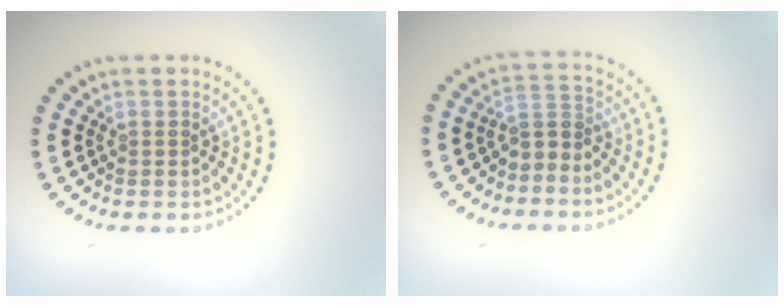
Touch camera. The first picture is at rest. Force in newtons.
{"total": 2.1, "press": 1.6, "slide": 1.3}